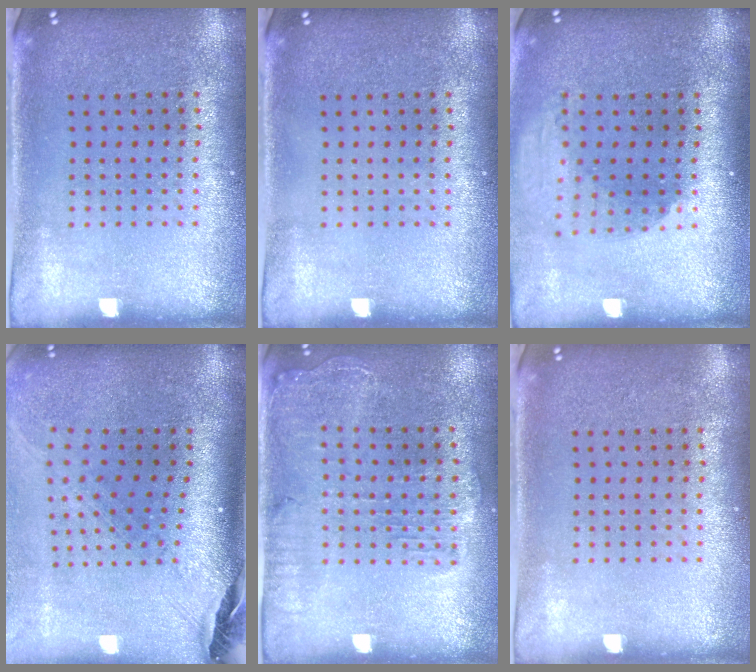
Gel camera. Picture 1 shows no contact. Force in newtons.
{"total": 0.0}
{"total": 1.9, "press": 1.5, "slide": 1.2}
{"total": 2.2, "press": 1.8, "slide": 1.4}
{"total": 1.7, "press": 1.6, "slide": 0.5}
{"total": 0.0}